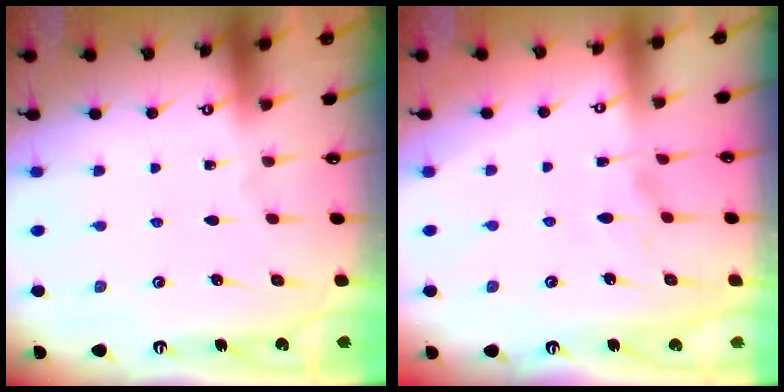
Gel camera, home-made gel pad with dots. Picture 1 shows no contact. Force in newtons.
{"total": 3.9, "press": 3.8, "slide": 0.7}